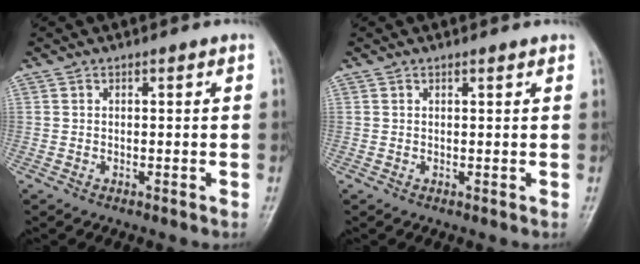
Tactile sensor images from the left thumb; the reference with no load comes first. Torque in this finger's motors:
{"motor_torque": [-0.09, 0.02, 0.00, -0.09, -0.01]}